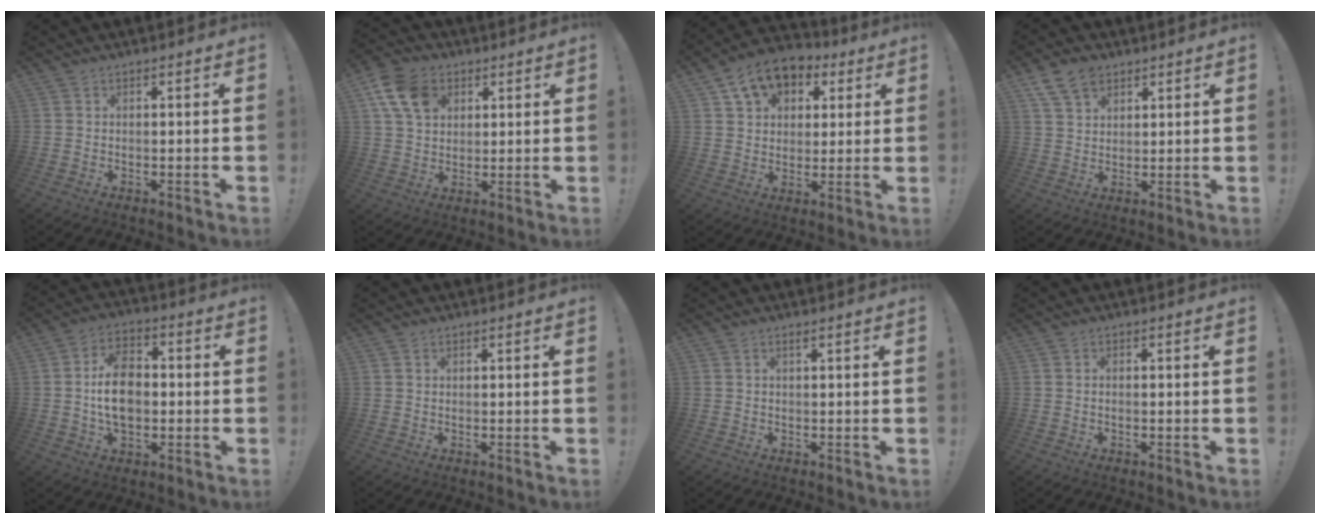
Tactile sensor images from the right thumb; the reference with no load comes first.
{"total": 12.1, "force": [4.9, 9.0, 6.5], "torque": [-0.107, -0.006, 0.100]}
{"total": 10.9, "force": [5.8, 8.0, 4.7], "torque": [-0.073, -0.028, 0.113]}
{"total": 8.5, "force": [5.2, 5.6, 3.6], "torque": [-0.066, -0.016, 0.104]}
{"total": 12.9, "force": [-0.8, 8.9, 9.3], "torque": [-0.157, 0.011, -0.013]}
{"total": 0.5, "force": [0.4, 0.4, 0.0], "torque": [0.000, 0.001, 0.008]}
{"total": 0.8, "force": [0.5, 0.1, 0.6], "torque": [-0.017, 0.002, 0.009]}
{"total": 0.8, "force": [-0.2, 0.1, 0.8], "torque": [-0.019, 0.002, -0.003]}